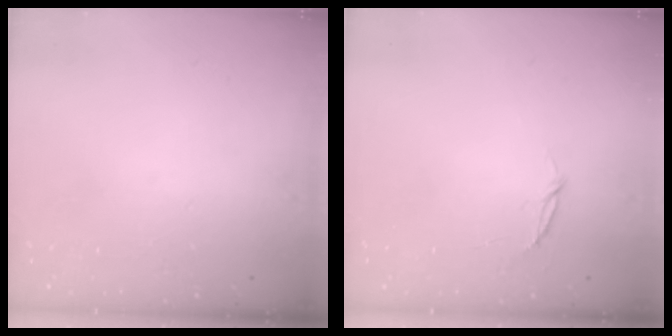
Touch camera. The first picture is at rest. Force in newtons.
{"total": 2.8, "press": 2.8, "slide": 0.3}